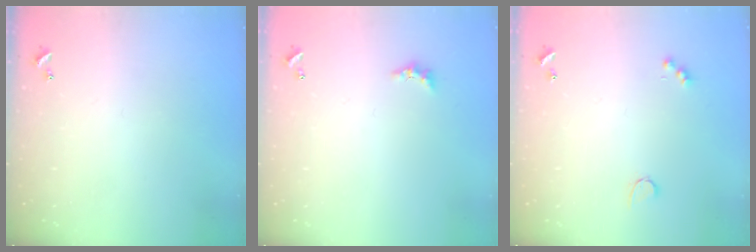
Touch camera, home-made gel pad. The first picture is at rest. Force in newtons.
{"total": 2.2, "press": 2.2, "slide": 0.6}
{"total": 2.6, "press": 2.5, "slide": 0.5}